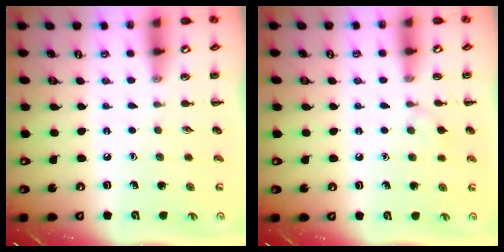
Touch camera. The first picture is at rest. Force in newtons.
{"total": 5.6, "press": 5.3, "slide": 1.7}